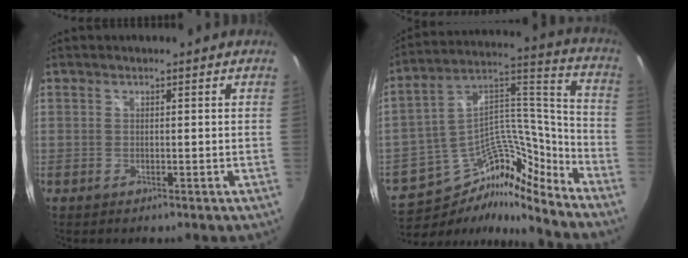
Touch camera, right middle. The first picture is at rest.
{"total": 15.2, "force": [-12.9, 5.2, 6.0], "torque": [-0.111, 0.048, -0.228]}